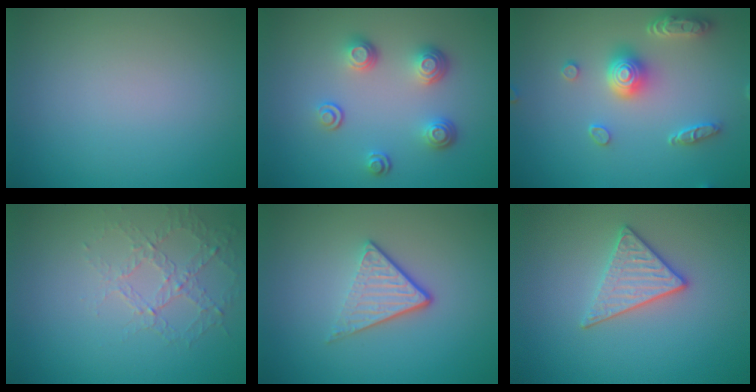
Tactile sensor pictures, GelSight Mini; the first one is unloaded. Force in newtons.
{"total": 3.4, "press": 2.6, "slide": 2.1}
{"total": 4.8, "press": 4.0, "slide": 2.7}
{"total": 1.6, "press": 1.1, "slide": 1.2}
{"total": 3.6, "press": 2.5, "slide": 2.7}
{"total": 2.9, "press": 2.7, "slide": 1.1}